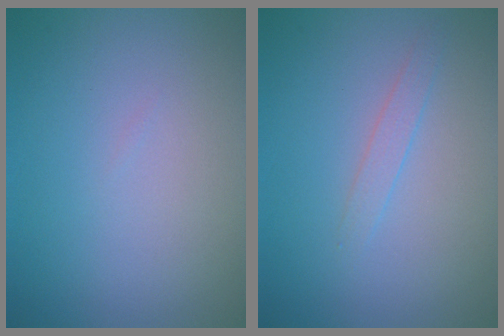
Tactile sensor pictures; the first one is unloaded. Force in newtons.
{"total": 1.0, "press": 1.0, "slide": 0.1}